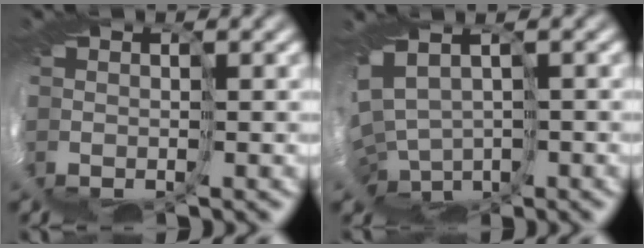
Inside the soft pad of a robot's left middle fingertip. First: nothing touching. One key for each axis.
{"total": 2.6, "fx": -0.3, "fy": 2.2, "fz": 1.5, "tx": -0.044, "ty": 0.005, "tz": 0.022}